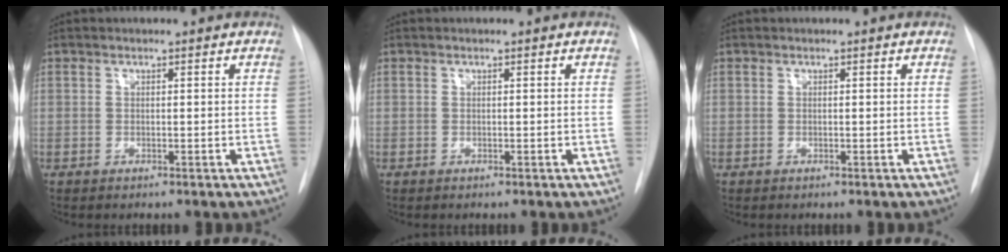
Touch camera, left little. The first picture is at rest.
{"total": 0.0}
{"total": 0.0}